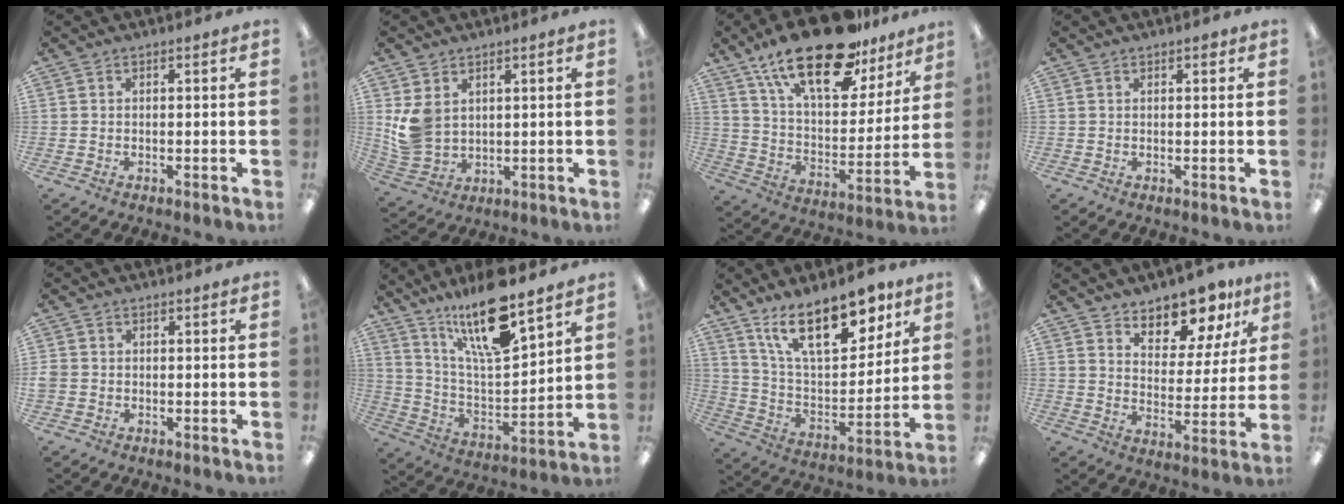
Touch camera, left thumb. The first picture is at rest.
{"total": 7.5, "force": [2.9, 5.8, 3.8], "torque": [-0.086, -0.006, 0.060]}
{"total": 24.6, "force": [17.0, 9.8, 14.9], "torque": [-0.242, -0.101, 0.290]}
{"total": 1.1, "force": [0.8, 0.5, 0.6], "torque": [-0.005, -0.002, 0.012]}
{"total": 1.8, "force": [-0.4, 1.7, 0.6], "torque": [-0.009, 0.003, -0.009]}
{"total": 18.7, "force": [13.8, 4.5, 11.7], "torque": [-0.210, -0.075, 0.228]}
{"total": 20.3, "force": [13.0, 9.2, 12.6], "torque": [-0.197, -0.066, 0.222]}
{"total": 11.3, "force": [9.8, 4.7, 3.1], "torque": [-0.050, -0.076, 0.179]}